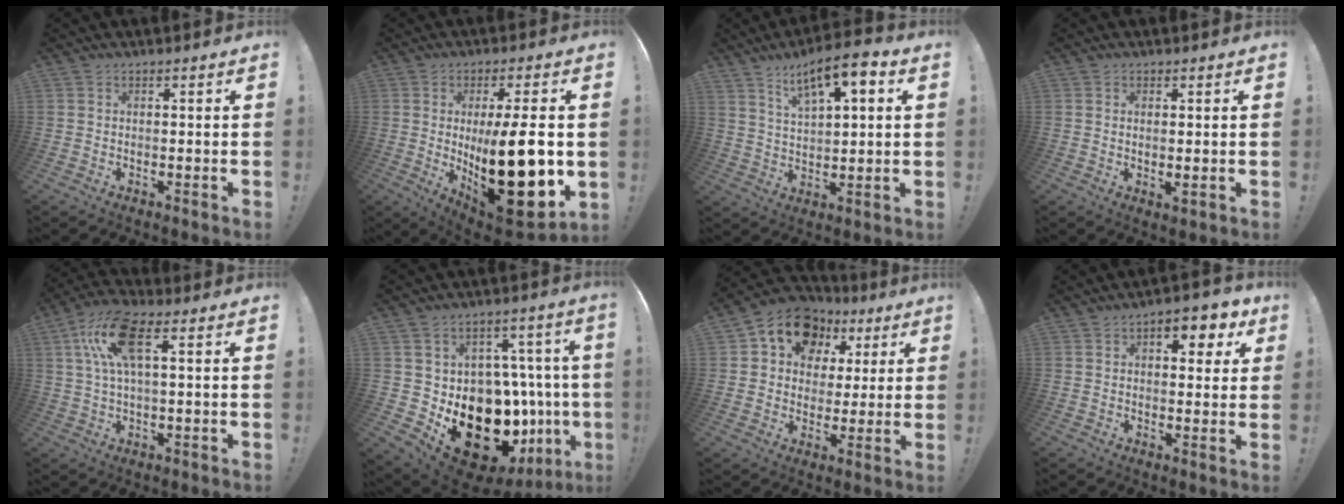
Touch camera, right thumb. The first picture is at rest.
{"total": 23.2, "force": [-0.8, 7.6, 21.8], "torque": [-0.347, -0.027, -0.002]}
{"total": 10.3, "force": [5.6, 3.4, 8.0], "torque": [-0.135, -0.020, 0.095]}
{"total": 2.0, "force": [0.8, 0.5, 1.7], "torque": [-0.019, -0.008, 0.014]}
{"total": 13.5, "force": [3.9, 5.3, 11.8], "torque": [-0.233, 0.006, 0.069]}
{"total": 23.8, "force": [-7.8, 16.1, 15.7], "torque": [-0.202, 0.026, -0.072]}
{"total": 13.1, "force": [5.9, 10.2, 5.7], "torque": [-0.087, -0.030, 0.110]}
{"total": 7.5, "force": [3.1, 4.2, 5.4], "torque": [-0.052, -0.010, 0.047]}